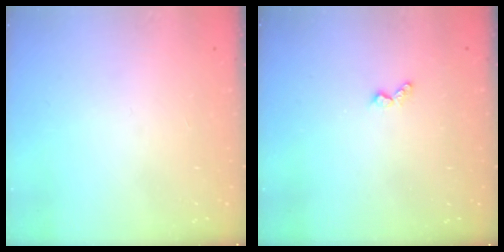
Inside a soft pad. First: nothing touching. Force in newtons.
{"total": 3.8, "press": 3.8, "slide": 0.6}